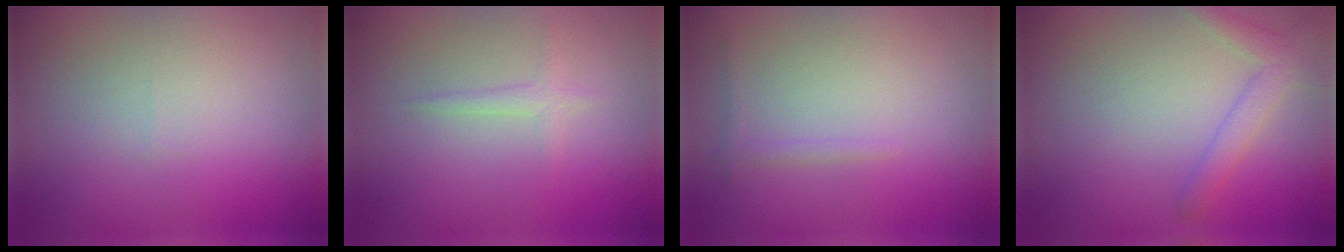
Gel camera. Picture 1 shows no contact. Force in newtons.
{"total": 1.1, "press": 1.1, "slide": 0.1}
{"total": 0.7, "press": 0.7, "slide": 0.1}
{"total": 2.6, "press": 2.6, "slide": 0.2}